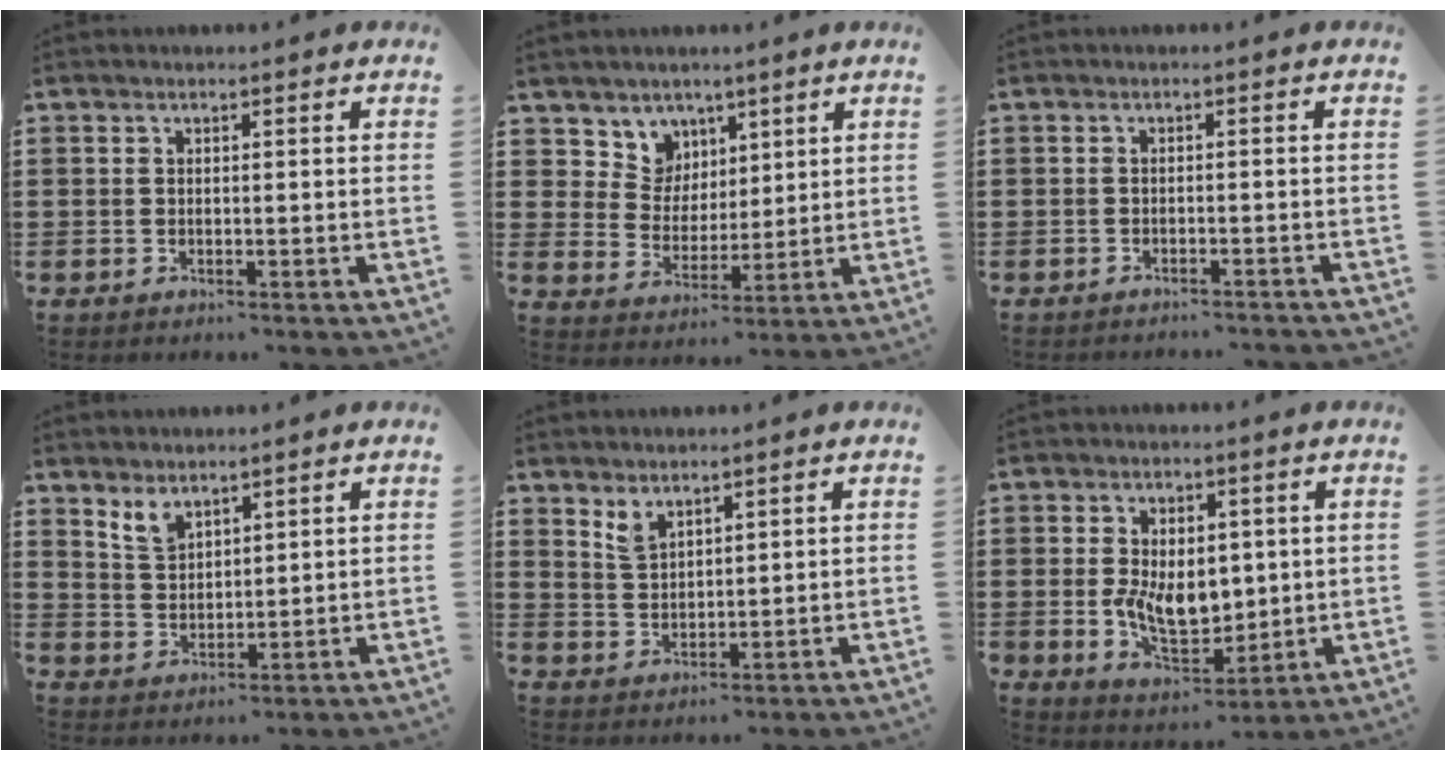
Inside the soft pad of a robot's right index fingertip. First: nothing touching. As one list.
[{"total": 6.5, "force": [3.9, 5.2, 0.3], "torque": [-0.038, -0.012, 0.072]}, {"total": 1.2, "force": [-1.2, 0.0, 0.2], "torque": [-0.006, 0.002, -0.025]}, {"total": 3.7, "force": [3.1, 1.6, 1.2], "torque": [-0.033, -0.001, 0.058]}, {"total": 3.2, "force": [2.7, 1.5, 0.9], "torque": [-0.025, 0.001, 0.051]}, {"total": 8.1, "force": [0.4, 5.5, 6.0], "torque": [-0.122, -0.001, 0.006]}]